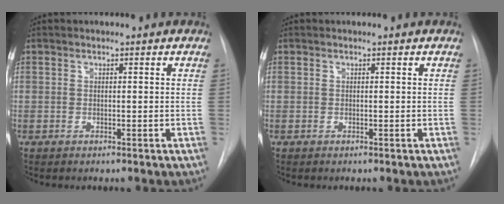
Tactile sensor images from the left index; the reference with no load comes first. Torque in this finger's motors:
{"motor_torque": [0.00, 0.00, 0.00, 0.00]}